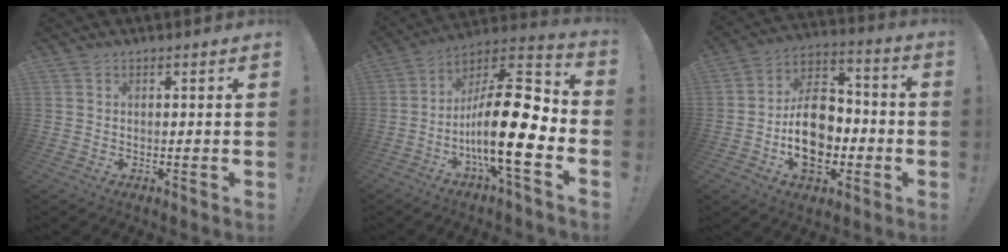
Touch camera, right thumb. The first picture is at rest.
{"total": 22.8, "force": [-5.2, 7.2, 21.0], "torque": [-0.376, 0.017, -0.086]}
{"total": 18.2, "force": [-4.2, 12.6, 12.4], "torque": [-0.191, 0.028, -0.063]}